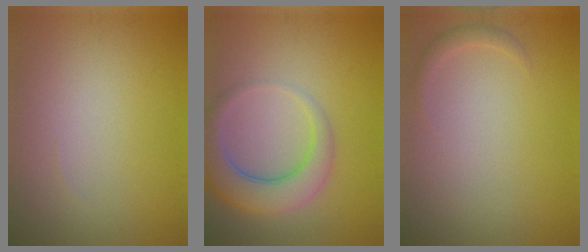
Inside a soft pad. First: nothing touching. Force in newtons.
{"total": 5.6, "press": 5.6, "slide": 0.5}
{"total": 1.1, "press": 1.1, "slide": 0.2}